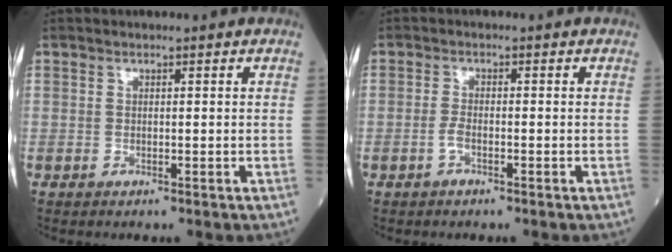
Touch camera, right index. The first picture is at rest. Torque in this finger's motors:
{"motor_torque": [0.25, -0.16, 0.18, 0.05]}